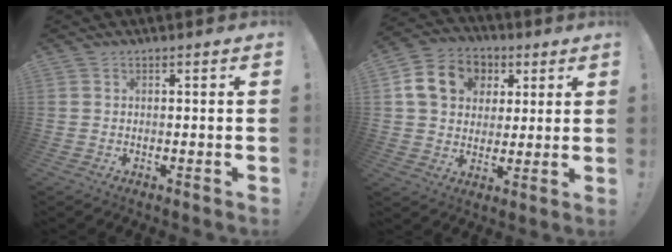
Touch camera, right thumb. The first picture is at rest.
{"total": 14.1, "force": [4.8, 11.3, 6.8], "torque": [-0.098, -0.005, 0.098]}